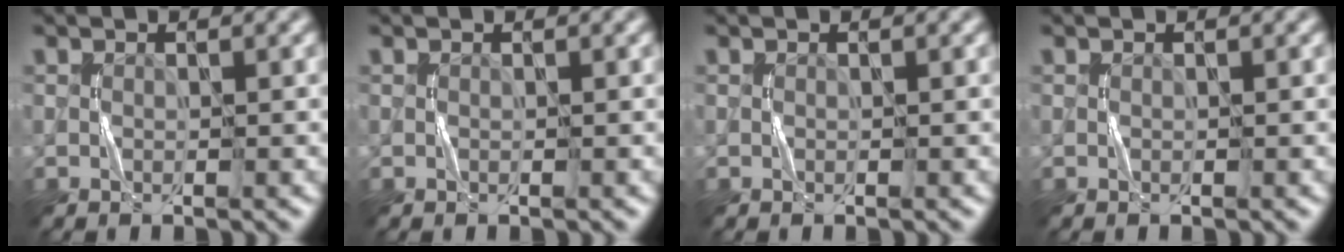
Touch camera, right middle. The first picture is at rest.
{"total": 0.0}
{"total": 0.0}
{"total": 0.0}